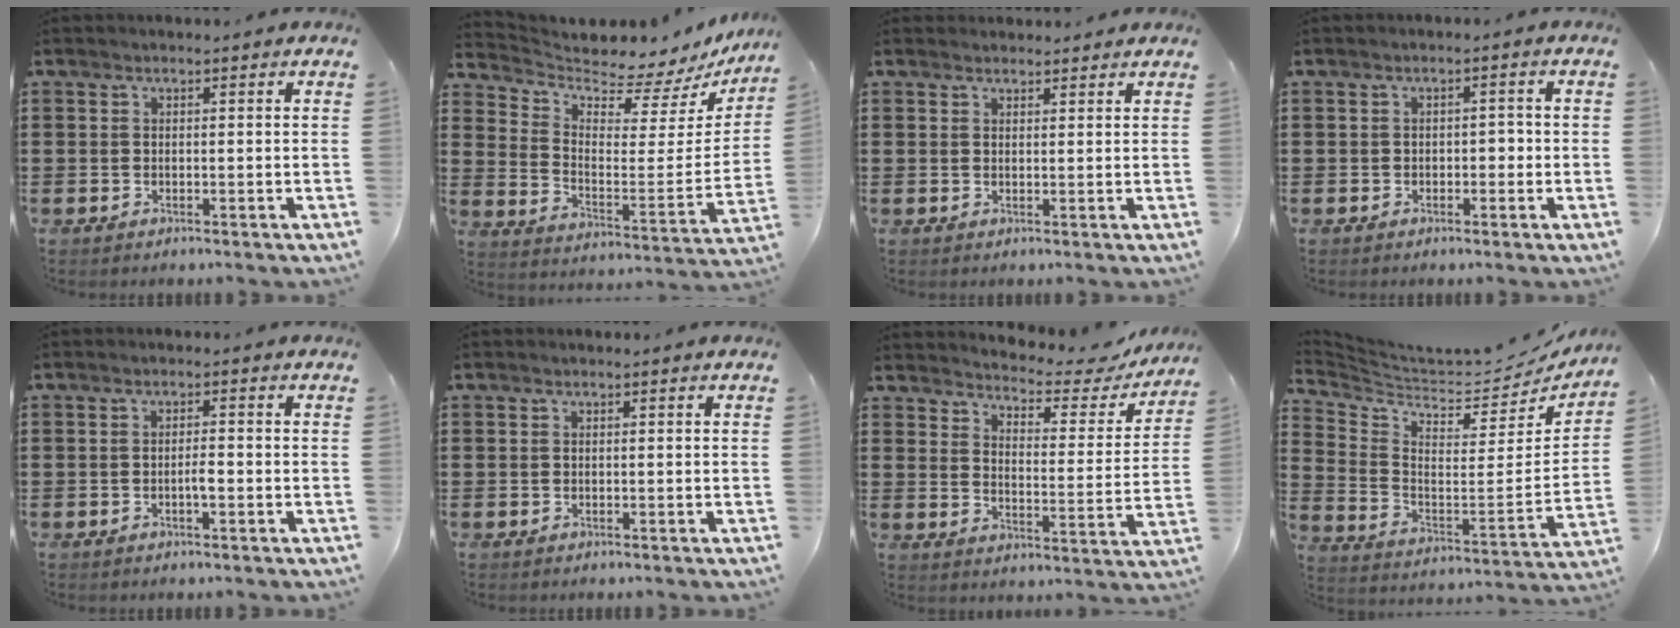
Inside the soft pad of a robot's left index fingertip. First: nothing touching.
{"total": 4.4, "force": [4.1, 1.2, 0.9], "torque": [-0.034, -0.057, 0.063]}
{"total": 1.5, "force": [1.4, 0.4, 0.1], "torque": [-0.006, 0.003, 0.028]}
{"total": 1.6, "force": [-0.5, 1.0, 1.1], "torque": [-0.025, 0.004, -0.014]}
{"total": 1.9, "force": [-0.6, 0.4, 1.8], "torque": [-0.034, 0.002, -0.011]}
{"total": 0.0}
{"total": 3.9, "force": [3.7, 0.6, 1.0], "torque": [-0.037, -0.032, 0.055]}
{"total": 5.0, "force": [4.8, 1.0, 1.0], "torque": [-0.047, -0.058, 0.074]}